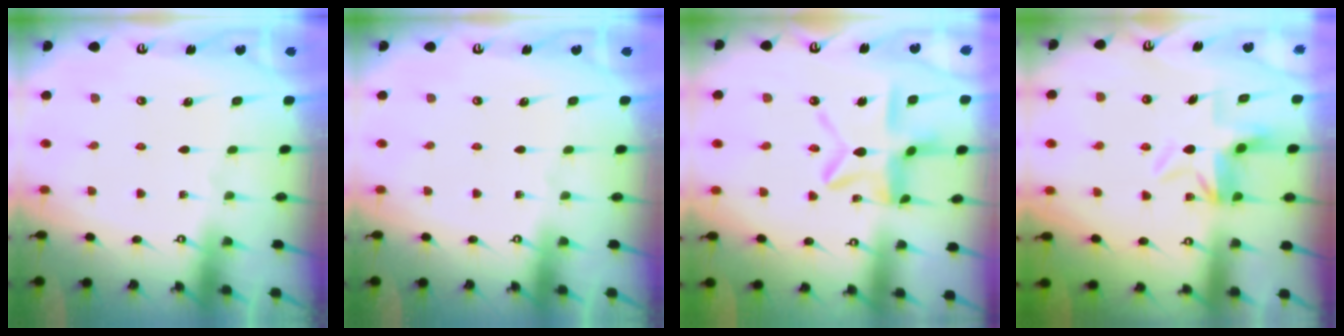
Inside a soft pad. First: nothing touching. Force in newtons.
{"total": 0.0}
{"total": 12.4, "press": 12.3, "slide": 1.0}
{"total": 4.6, "press": 4.6, "slide": 0.7}